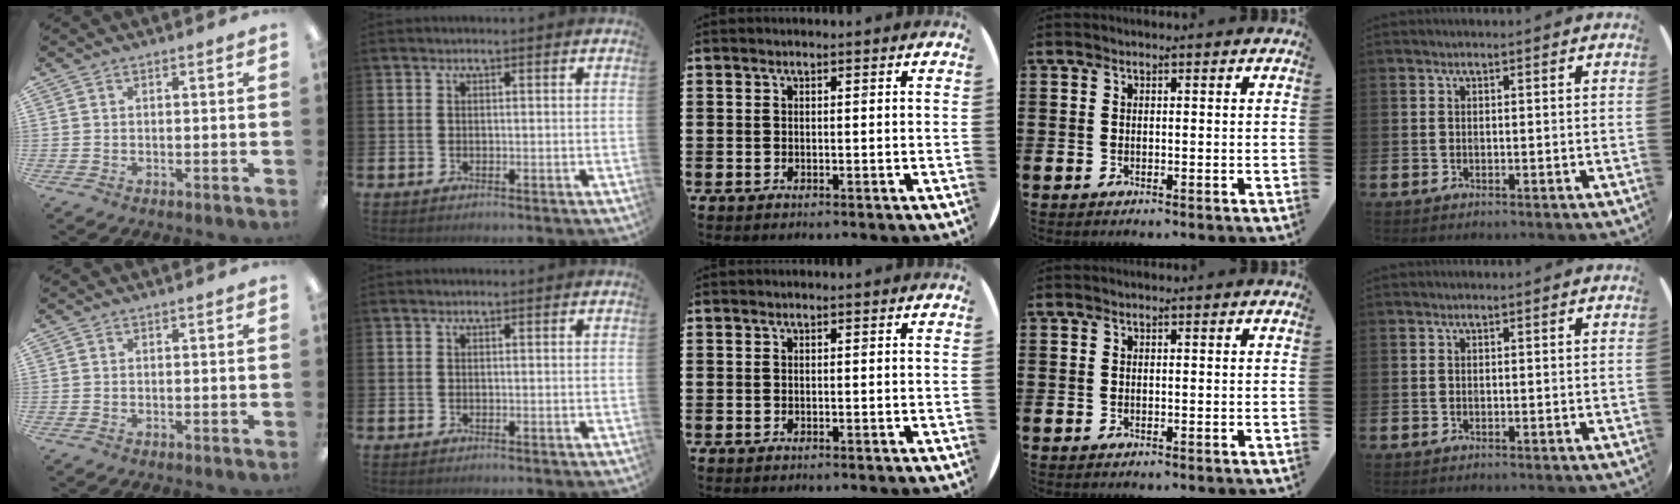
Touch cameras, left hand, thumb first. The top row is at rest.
{}